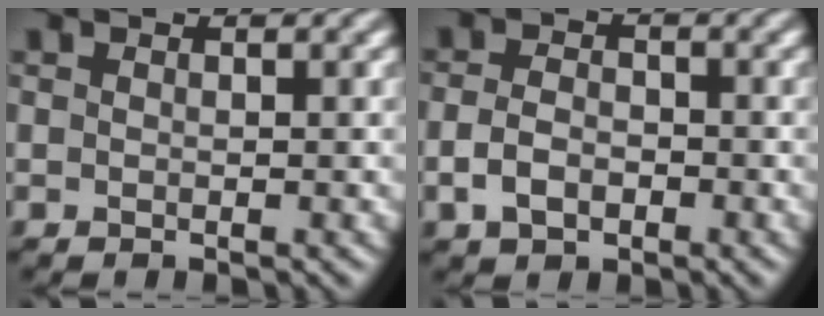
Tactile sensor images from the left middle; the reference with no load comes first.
{"total": 2.9, "force": [-0.9, 1.9, 1.9], "torque": [-0.036, -0.002, -0.020]}